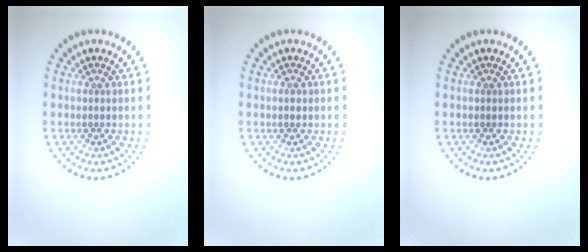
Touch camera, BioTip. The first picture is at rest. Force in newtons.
{"total": 0.7, "press": 0.7, "slide": 0.1}
{"total": 0.0}